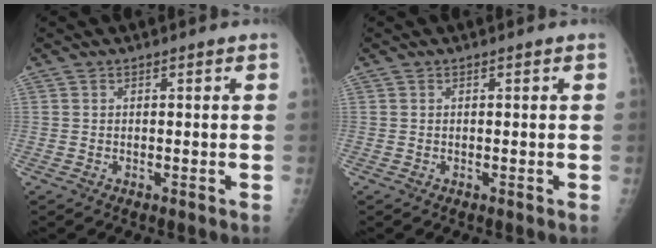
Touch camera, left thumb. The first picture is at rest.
{"total": 0.0}